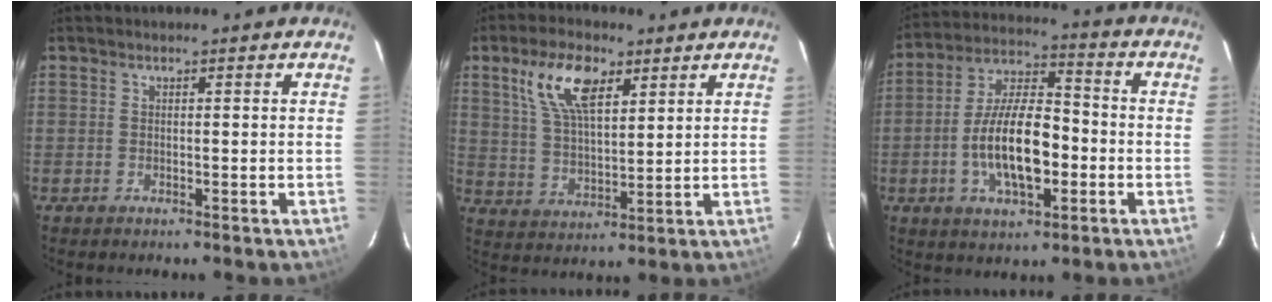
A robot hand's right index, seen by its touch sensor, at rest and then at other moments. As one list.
[{"total": 11.0, "force": [5.6, 4.9, 8.0], "torque": [-0.157, 0.019, 0.111]}, {"total": 14.2, "force": [-3.4, 6.0, 12.5], "torque": [-0.240, 0.009, -0.060]}]